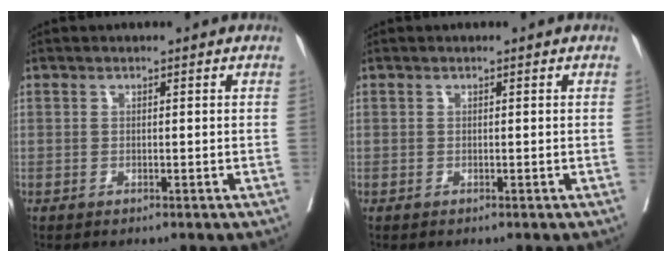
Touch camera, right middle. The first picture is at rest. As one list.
[{"total": 0.0}]